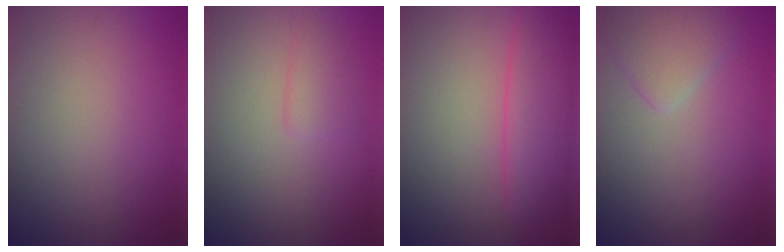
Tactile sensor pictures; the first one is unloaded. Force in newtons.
{"total": 1.3, "press": 1.3, "slide": 0.1}
{"total": 5.5, "press": 5.5, "slide": 0.2}
{"total": 2.6, "press": 2.6, "slide": 0.2}